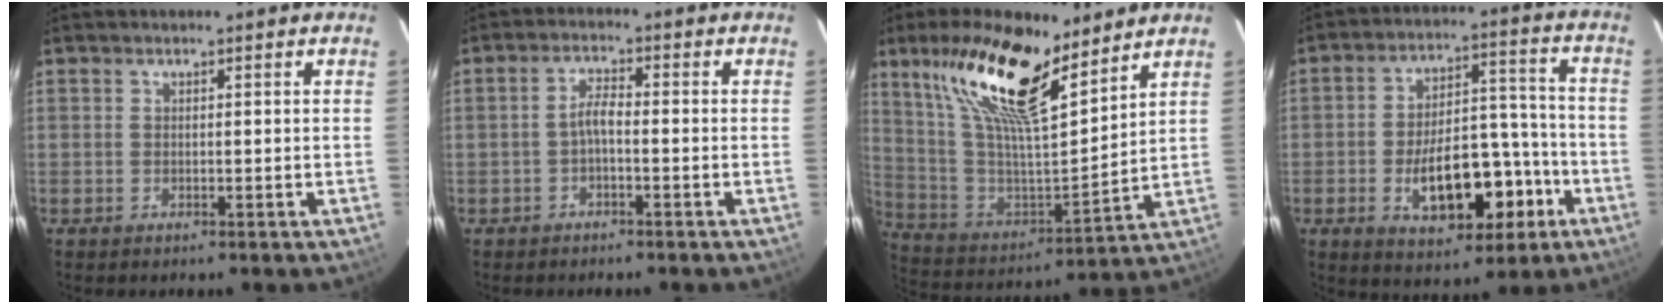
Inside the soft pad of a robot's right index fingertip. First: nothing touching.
{"total": 2.4, "force": [-1.2, 0.3, 2.1], "torque": [-0.047, 0.009, -0.025]}
{"total": 21.4, "force": [13.7, 6.4, 15.1], "torque": [-0.294, 0.019, 0.261]}
{"total": 15.5, "force": [-6.2, 7.6, 12.0], "torque": [-0.207, 0.026, -0.073]}